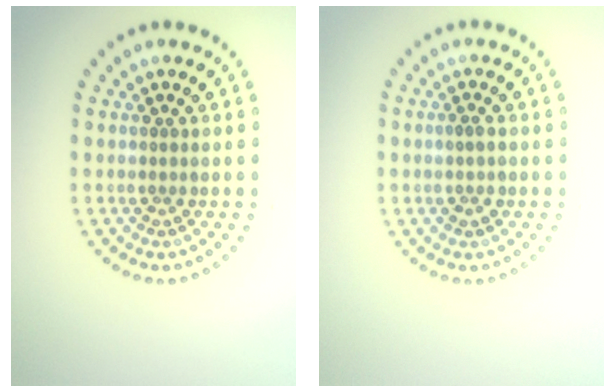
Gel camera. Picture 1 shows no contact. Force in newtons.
{"total": 1.2, "press": 1.2, "slide": 0.1}